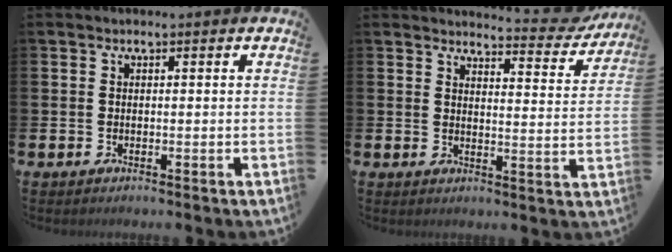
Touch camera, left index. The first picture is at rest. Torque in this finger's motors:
{"motor_torque": [0.96, -1.18, 0.21, 0.07]}